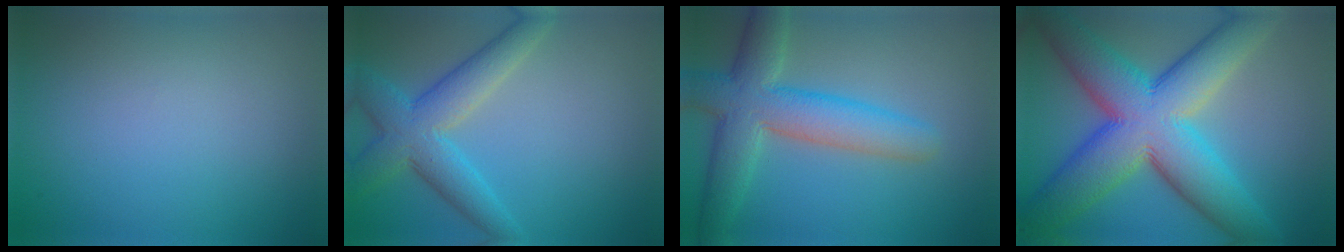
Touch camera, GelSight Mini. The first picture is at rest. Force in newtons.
{"total": 4.9, "press": 4.9, "slide": 0.3}
{"total": 7.3, "press": 7.3, "slide": 0.2}
{"total": 14.0, "press": 14.0, "slide": 0.7}